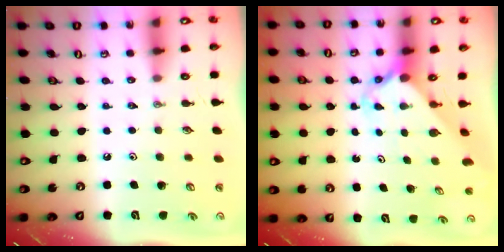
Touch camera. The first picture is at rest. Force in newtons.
{"total": 2.2, "press": 2.2, "slide": 0.2}